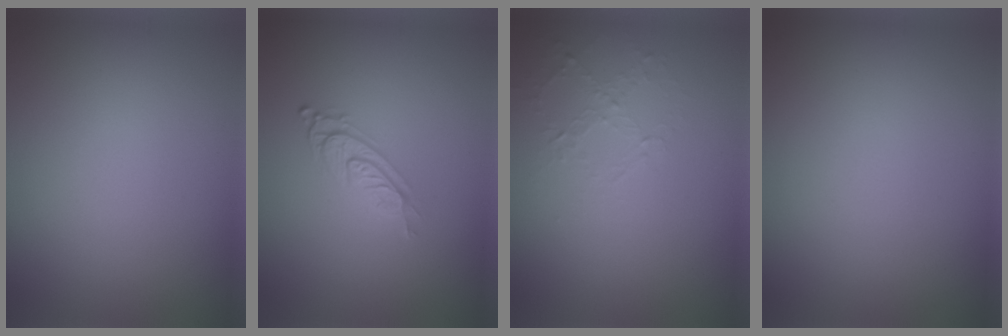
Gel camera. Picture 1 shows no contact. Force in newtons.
{"total": 2.9, "press": 1.9, "slide": 2.2}
{"total": 1.0, "press": 0.4, "slide": 0.9}
{"total": 0.0}